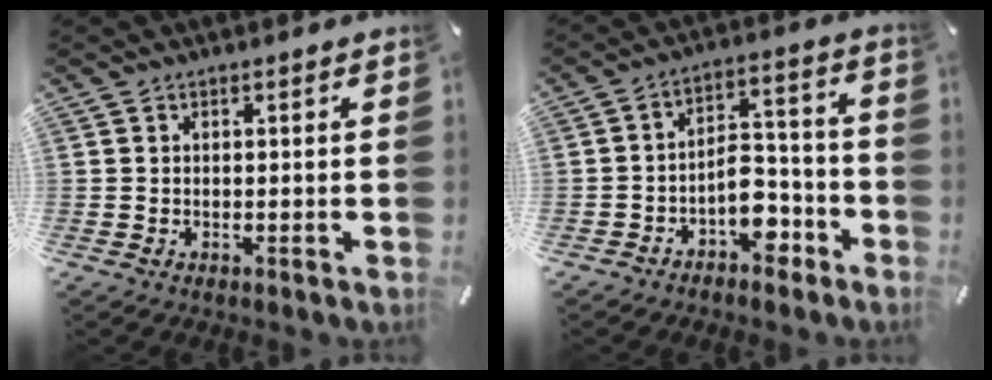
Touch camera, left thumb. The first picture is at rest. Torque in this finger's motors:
{"motor_torque": [-0.14, 2.62, 1.21, 0.83, 0.07]}